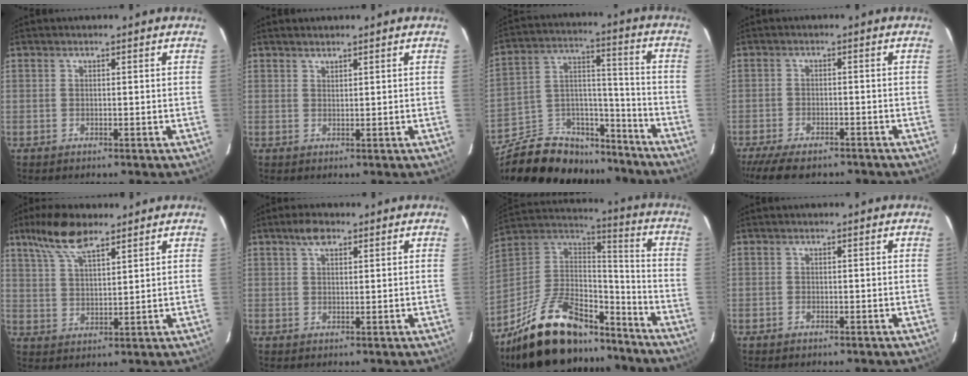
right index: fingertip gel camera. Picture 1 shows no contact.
{"total": 1.0, "force": [0.9, 0.1, 0.2], "torque": [-0.003, 0.001, 0.018]}
{"total": 22.7, "force": [-17.3, 11.3, 9.3], "torque": [-0.200, 0.056, -0.256]}
{"total": 10.4, "force": [-8.5, 3.4, 5.0], "torque": [-0.119, -0.027, -0.140]}
{"total": 9.2, "force": [6.5, 3.0, 5.7], "torque": [-0.113, 0.018, 0.125]}
{"total": 3.2, "force": [1.9, 1.5, 2.1], "torque": [-0.038, 0.011, 0.035]}
{"total": 27.6, "force": [-19.9, 11.6, 15.2], "torque": [-0.299, 0.014, -0.309]}
{"total": 0.7, "force": [-0.5, 0.4, 0.1], "torque": [-0.002, 0.001, -0.008]}